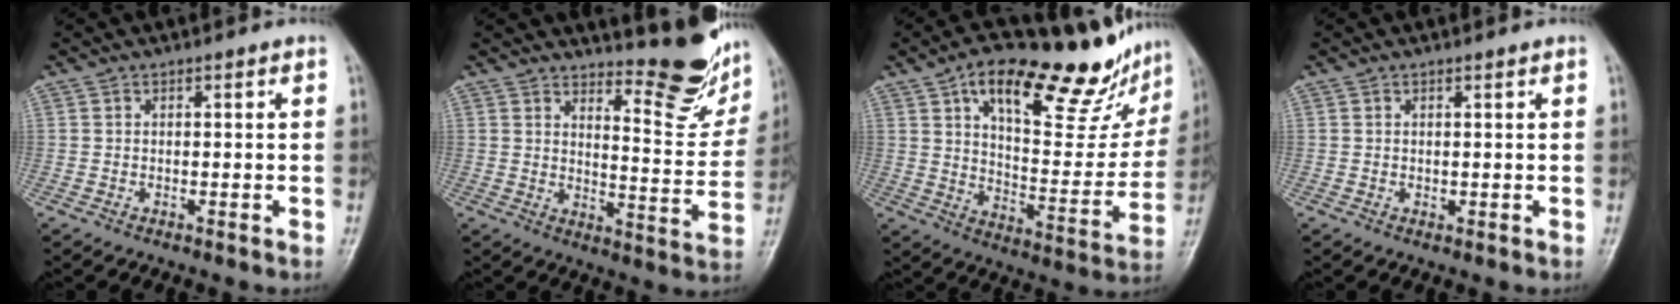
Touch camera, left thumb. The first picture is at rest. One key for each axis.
{"total": 12.4, "fx": 11.0, "fy": 2.7, "fz": 5.0, "tx": -0.041, "ty": -0.111, "tz": 0.144}
{"total": 26.3, "fx": 16.8, "fy": 9.6, "fz": 17.8, "tx": -0.207, "ty": -0.048, "tz": 0.254}
{"total": 0.6, "fx": 0.4, "fy": 0.3, "fz": 0.3, "tx": -0.004, "ty": -0.004, "tz": 0.006}